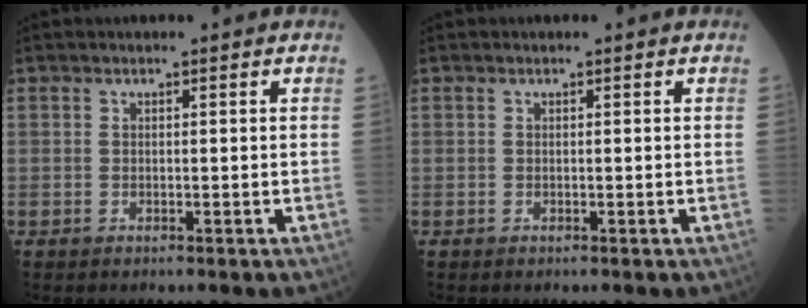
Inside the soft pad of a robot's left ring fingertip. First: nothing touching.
{"total": 0.0}